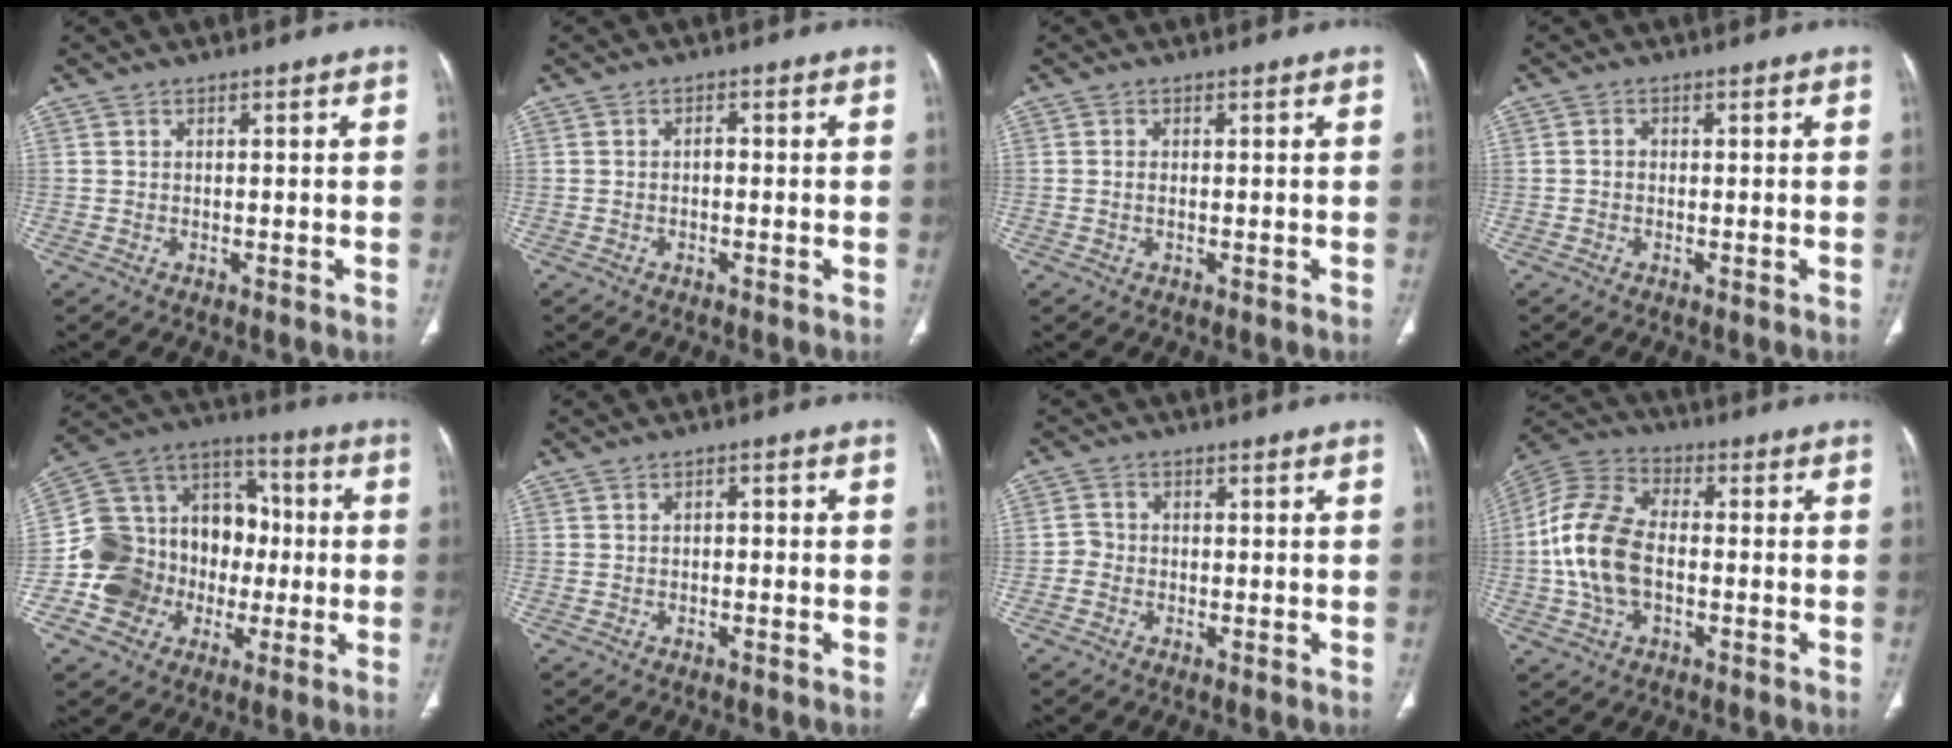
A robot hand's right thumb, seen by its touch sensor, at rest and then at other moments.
{"total": 1.3, "force": [-0.3, 0.8, 1.0], "torque": [-0.013, 0.004, -0.007]}
{"total": 0.8, "force": [-0.1, 0.4, 0.7], "torque": [-0.018, 0.001, -0.002]}
{"total": 1.0, "force": [-0.2, 0.9, 0.5], "torque": [-0.001, 0.005, -0.006]}
{"total": 20.3, "force": [-3.4, 17.2, 10.3], "torque": [-0.146, 0.070, -0.054]}
{"total": 1.3, "force": [-0.2, 0.9, 1.0], "torque": [-0.008, 0.006, -0.008]}
{"total": 2.4, "force": [-0.8, 2.1, 0.7], "torque": [-0.004, 0.011, -0.023]}
{"total": 14.6, "force": [-1.6, 9.0, 11.4], "torque": [-0.238, 0.028, -0.033]}